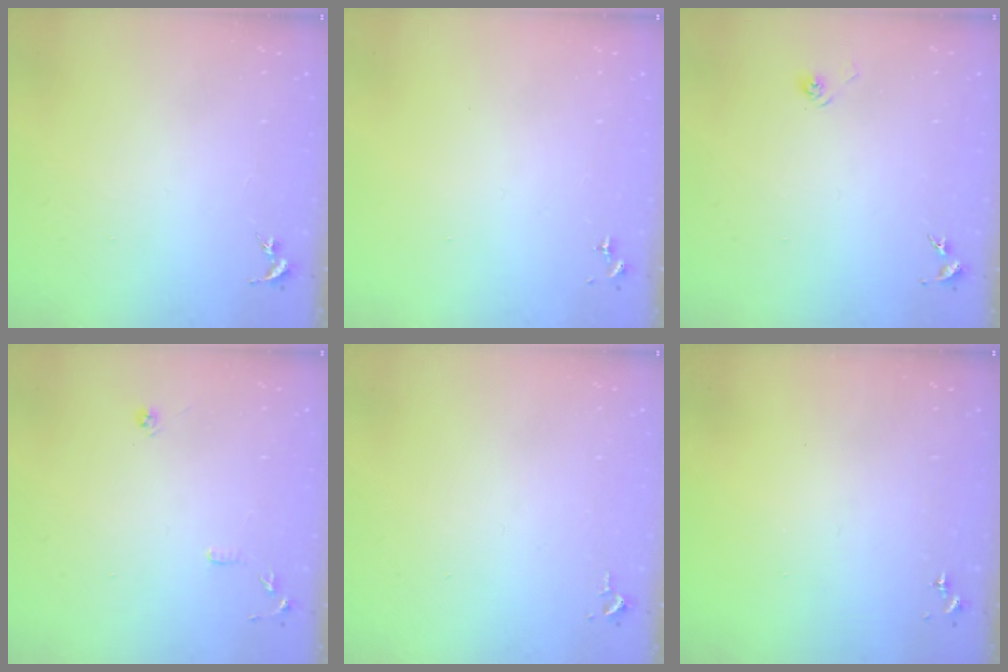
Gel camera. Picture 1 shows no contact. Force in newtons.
{"total": 0.0}
{"total": 2.9, "press": 2.5, "slide": 1.5}
{"total": 7.9, "press": 7.9, "slide": 0.8}
{"total": 2.6, "press": 2.6, "slide": 0.4}
{"total": 0.0}